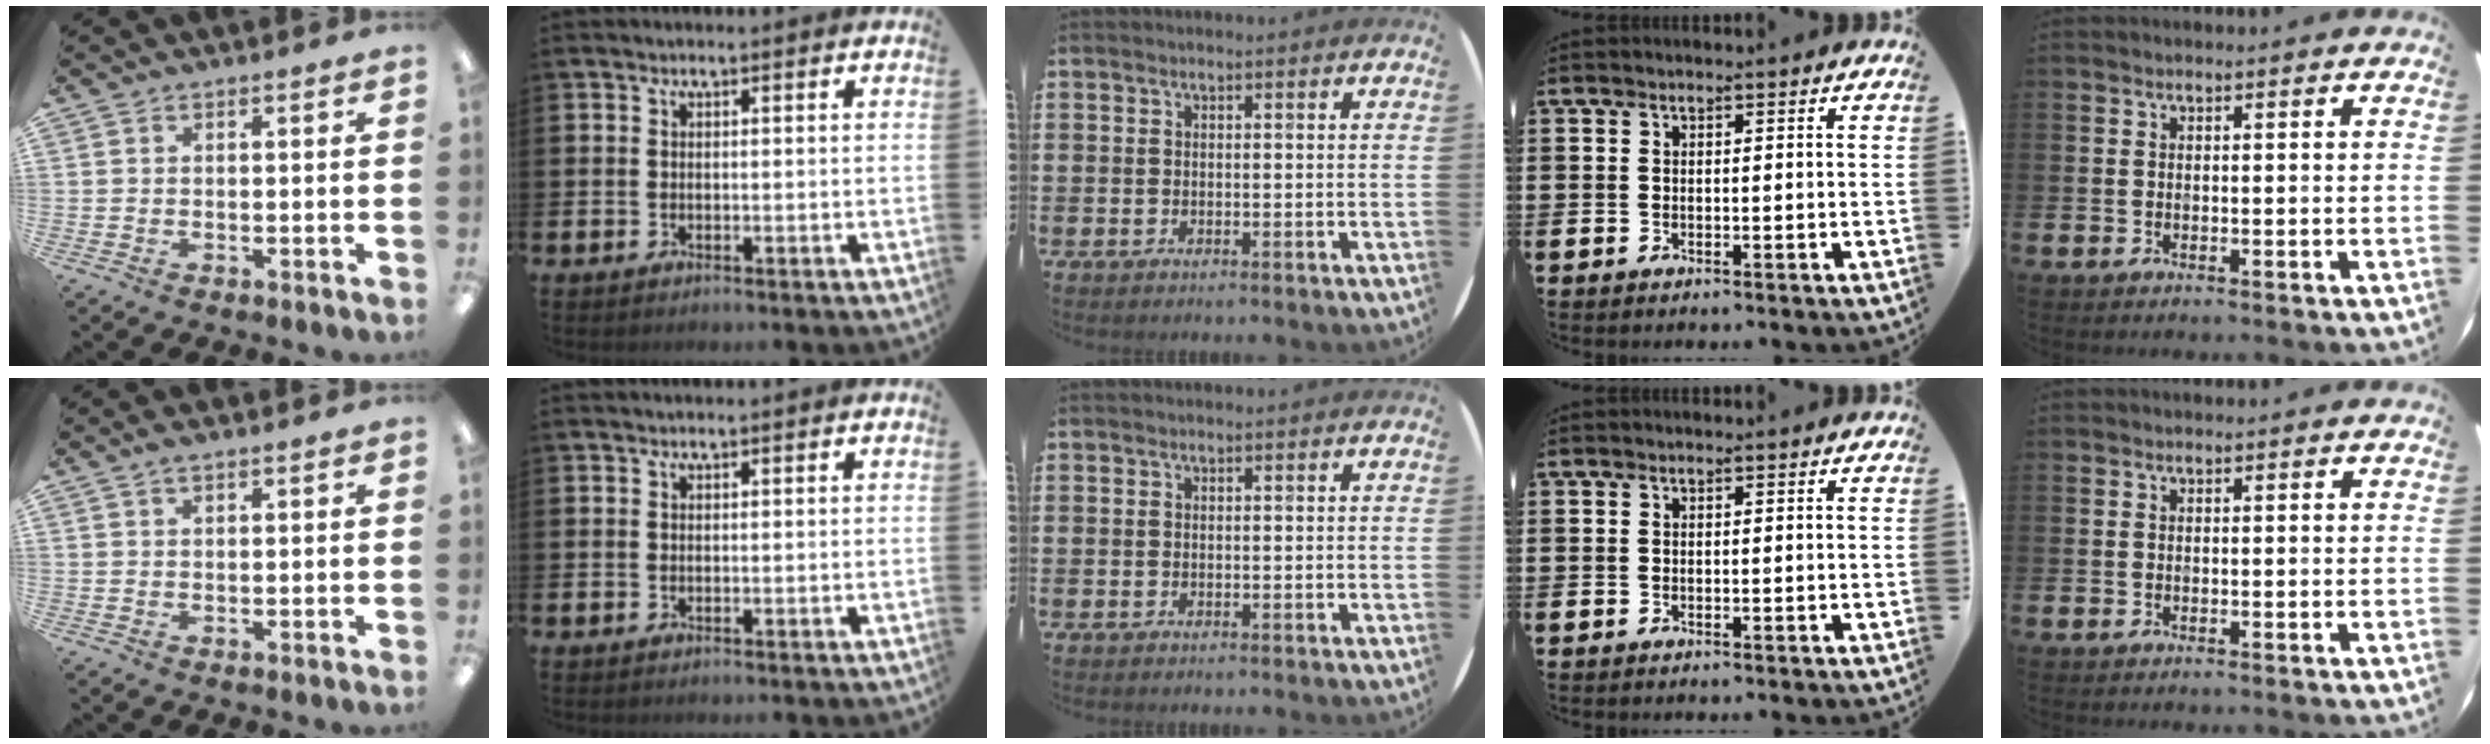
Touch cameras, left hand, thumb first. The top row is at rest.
{"thumb": {"total": 1.4, "force": [0.9, 0.4, 1.0], "torque": [-0.020, 0.002, 0.016]}}